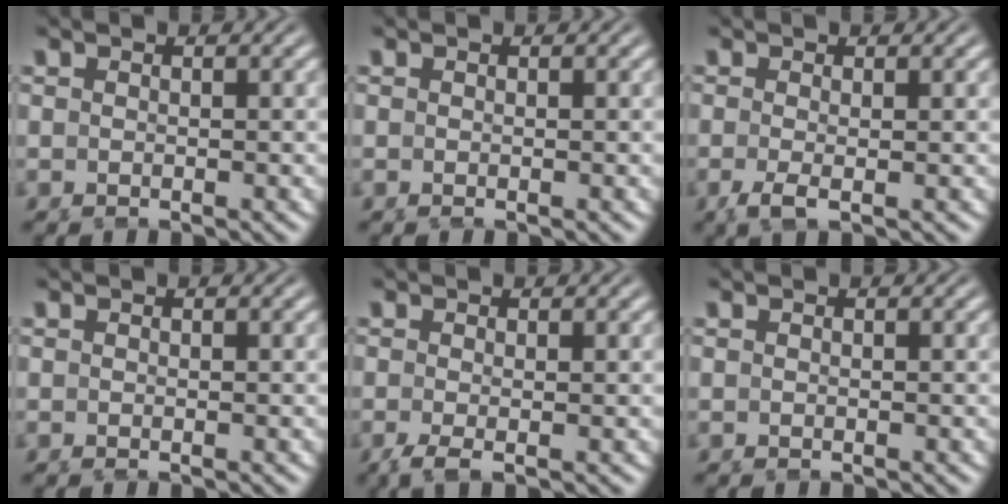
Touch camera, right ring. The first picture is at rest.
{"total": 0.0}
{"total": 1.4, "force": [-0.9, 0.1, 1.0], "torque": [-0.029, -0.012, -0.016]}
{"total": 0.0}
{"total": 1.2, "force": [-0.9, -0.1, 0.8], "torque": [-0.020, -0.012, -0.015]}
{"total": 0.0}